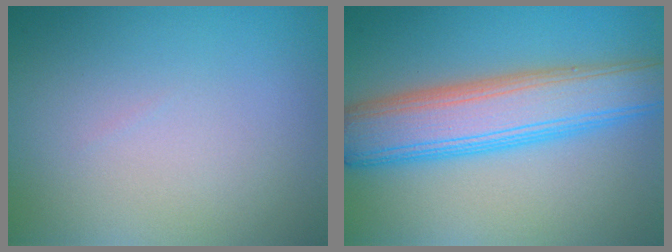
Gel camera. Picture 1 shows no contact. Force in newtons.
{"total": 7.7, "press": 7.7, "slide": 0.4}